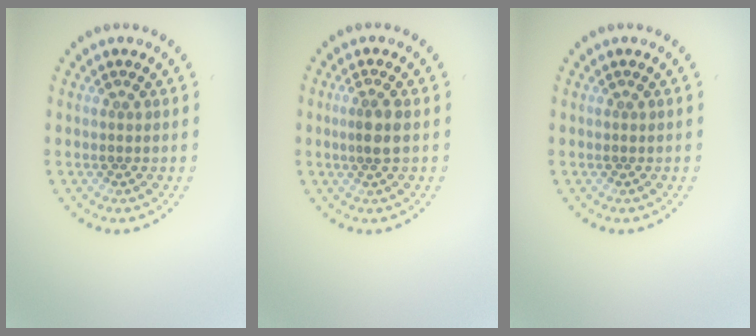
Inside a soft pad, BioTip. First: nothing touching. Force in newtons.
{"total": 2.0, "press": 1.7, "slide": 1.1}
{"total": 0.0}